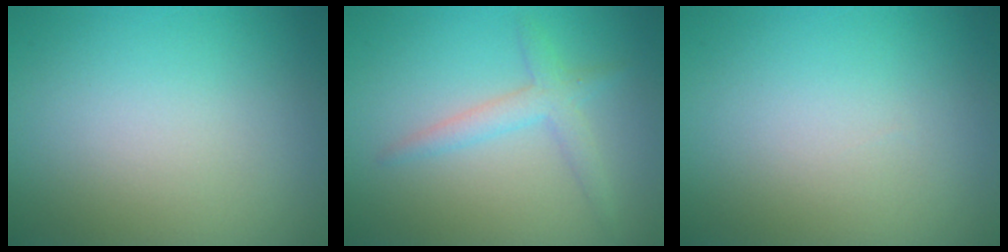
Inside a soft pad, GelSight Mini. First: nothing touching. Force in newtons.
{"total": 2.4, "press": 2.4, "slide": 0.3}
{"total": 0.0}